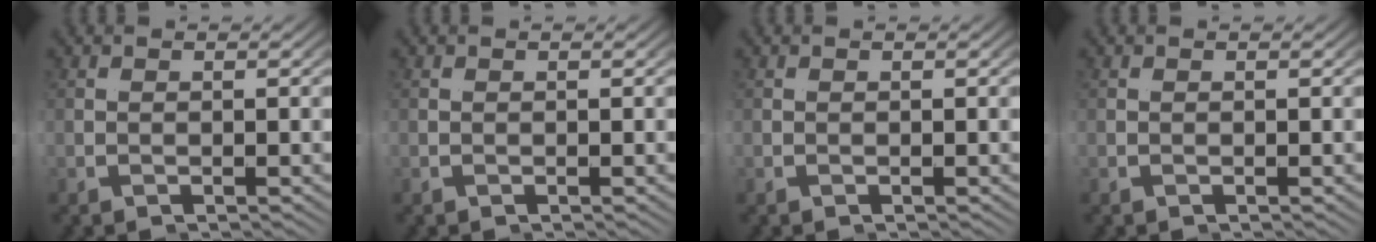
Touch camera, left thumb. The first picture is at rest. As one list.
[{"total": 0.0}, {"total": 0.0}, {"total": 0.0}]